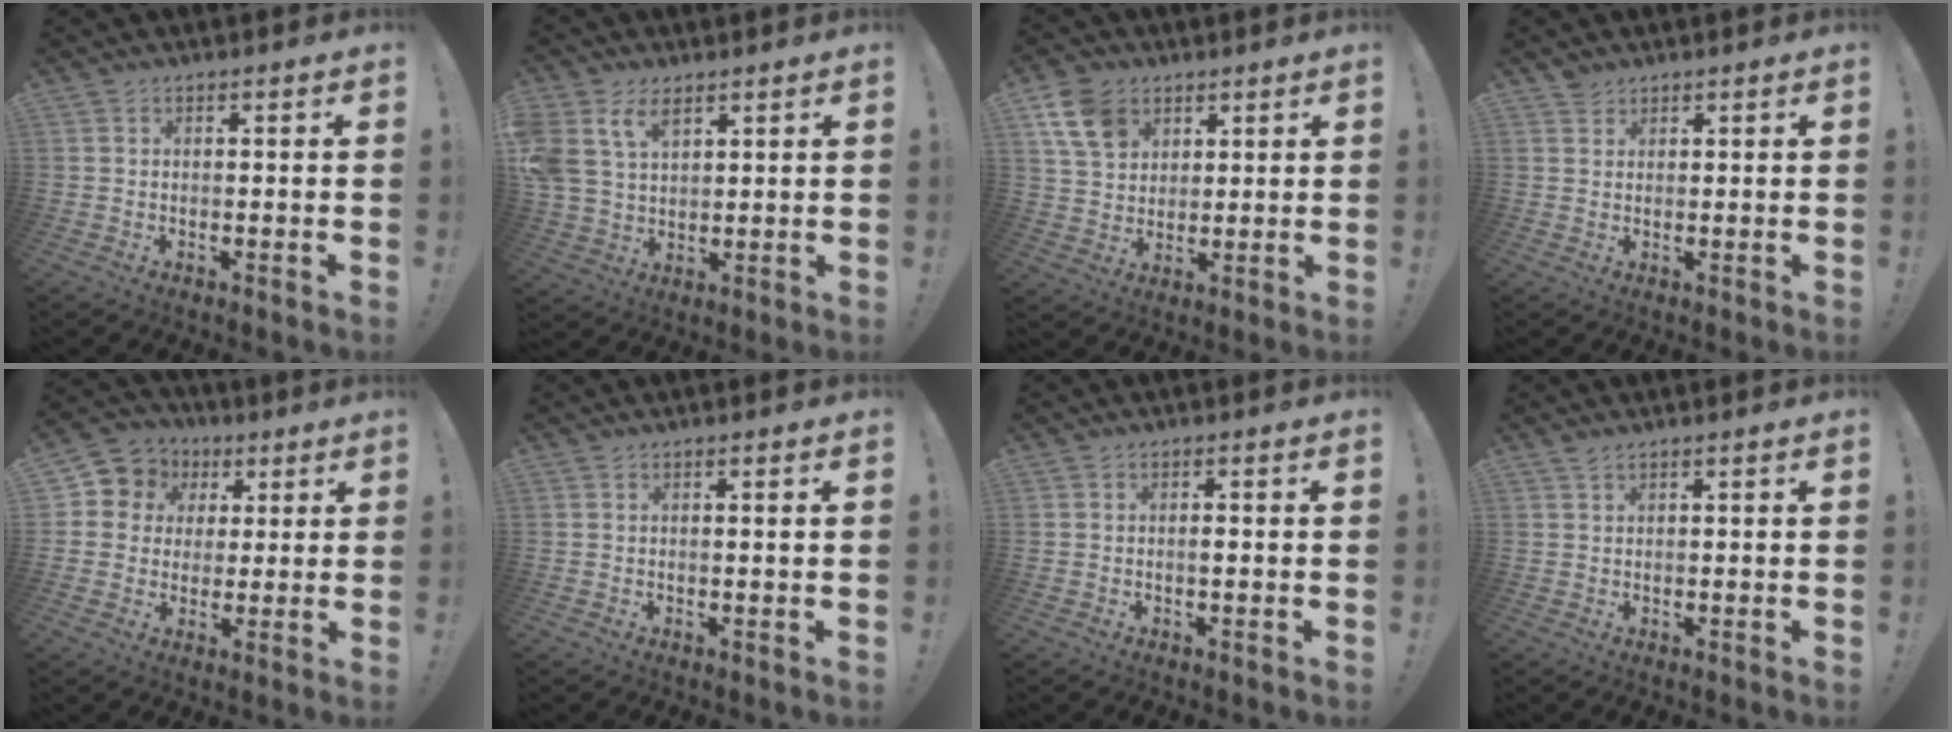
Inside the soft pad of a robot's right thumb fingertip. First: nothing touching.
{"total": 9.7, "force": [5.4, 6.3, 5.1], "torque": [-0.113, -0.019, 0.106]}
{"total": 12.2, "force": [6.0, 8.8, 5.9], "torque": [-0.101, -0.013, 0.123]}
{"total": 2.5, "force": [2.2, 1.2, 0.2], "torque": [0.001, -0.010, 0.042]}
{"total": 8.0, "force": [2.0, 7.5, 1.9], "torque": [-0.024, -0.011, 0.043]}
{"total": 0.9, "force": [0.3, -0.3, 0.8], "torque": [-0.010, -0.003, 0.003]}
{"total": 1.2, "force": [-0.4, 0.1, 1.1], "torque": [-0.014, 0.000, -0.010]}
{"total": 1.2, "force": [0.9, 0.3, 0.8], "torque": [-0.018, 0.002, 0.017]}